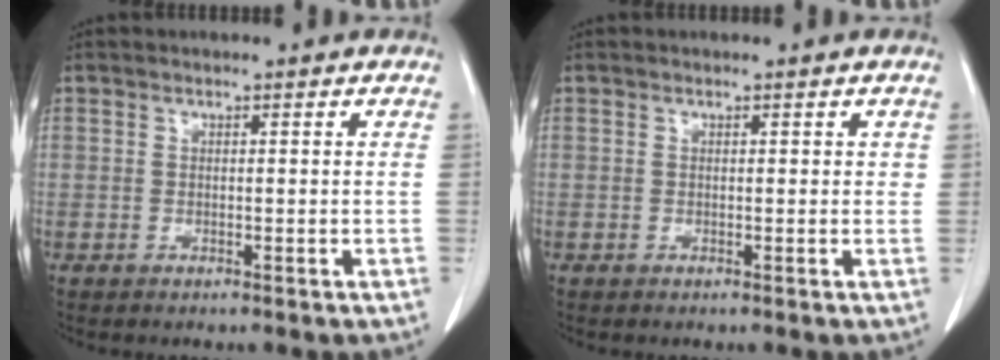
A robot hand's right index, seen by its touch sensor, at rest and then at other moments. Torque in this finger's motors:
{"motor_torque": [-0.02, 0.02, -0.01, -0.01]}